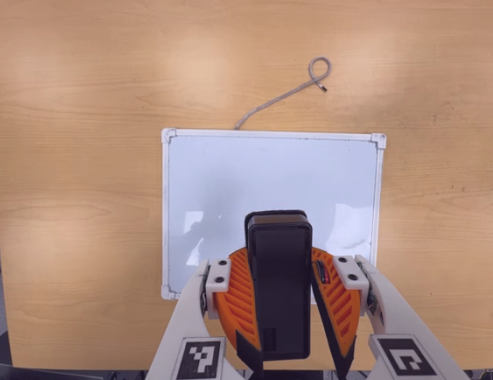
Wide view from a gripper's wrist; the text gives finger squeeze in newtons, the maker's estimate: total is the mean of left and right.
{"total": 10.6, "left": 10.0, "right": 11.1}